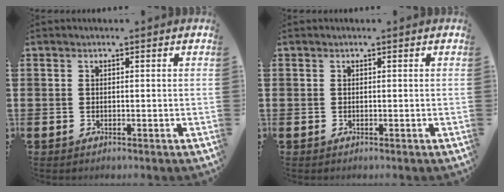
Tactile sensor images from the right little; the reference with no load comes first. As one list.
[{"total": 0.0}]